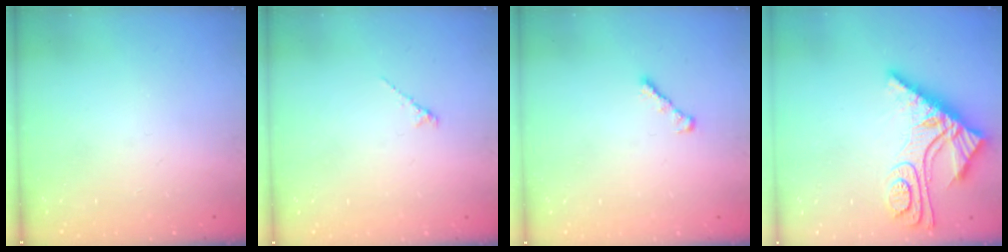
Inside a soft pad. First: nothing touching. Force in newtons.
{"total": 1.2, "press": 1.1, "slide": 0.4}
{"total": 2.4, "press": 2.3, "slide": 0.6}
{"total": 11.6, "press": 11.6, "slide": 1.1}